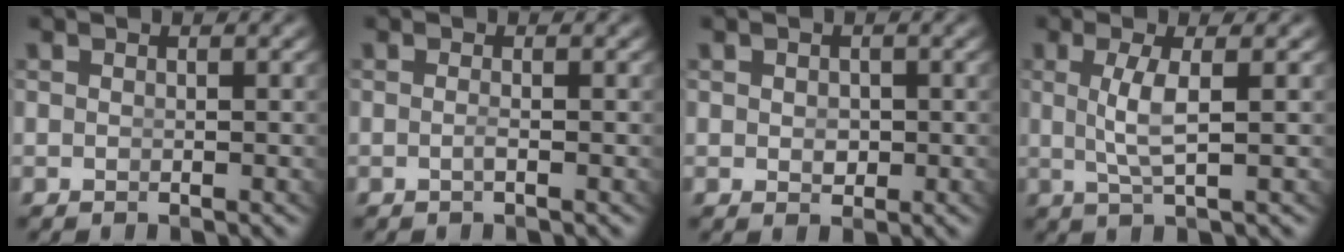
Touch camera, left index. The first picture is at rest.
{"total": 0.8, "force": [-0.6, -0.4, 0.5], "torque": [-0.011, -0.006, -0.008]}
{"total": 1.0, "force": [0.0, 0.7, 0.7], "torque": [-0.014, -0.013, 0.008]}
{"total": 2.9, "force": [0.2, -0.3, 2.8], "torque": [-0.061, -0.011, 0.015]}